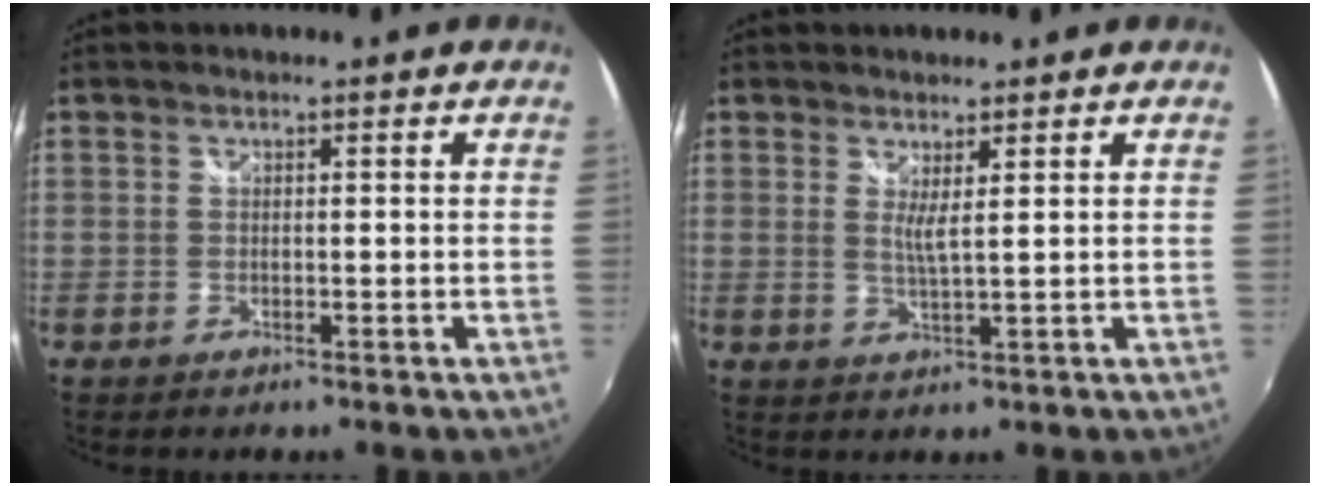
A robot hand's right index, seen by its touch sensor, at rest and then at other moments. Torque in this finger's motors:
{"motor_torque": [-0.24, 0.23, 0.01, 0.01]}